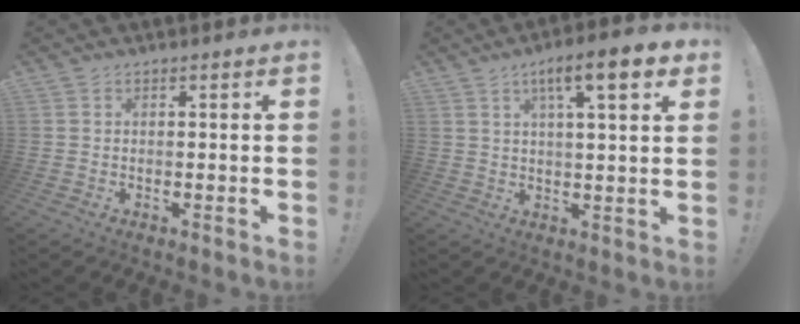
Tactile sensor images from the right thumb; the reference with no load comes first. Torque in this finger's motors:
{"motor_torque": [0.04, 2.10, 1.39, 0.23, 0.03]}